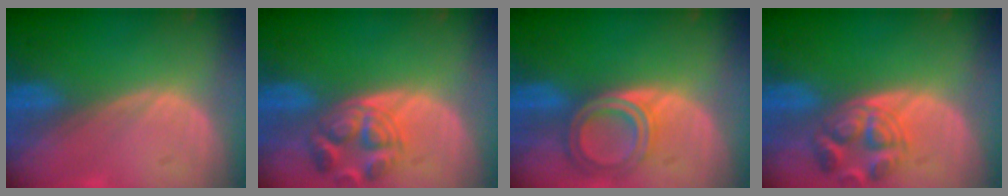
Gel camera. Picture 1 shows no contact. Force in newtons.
{"total": 6.2, "press": 6.1, "slide": 0.7}
{"total": 6.3, "press": 5.6, "slide": 2.9}
{"total": 6.2, "press": 6.1, "slide": 0.7}